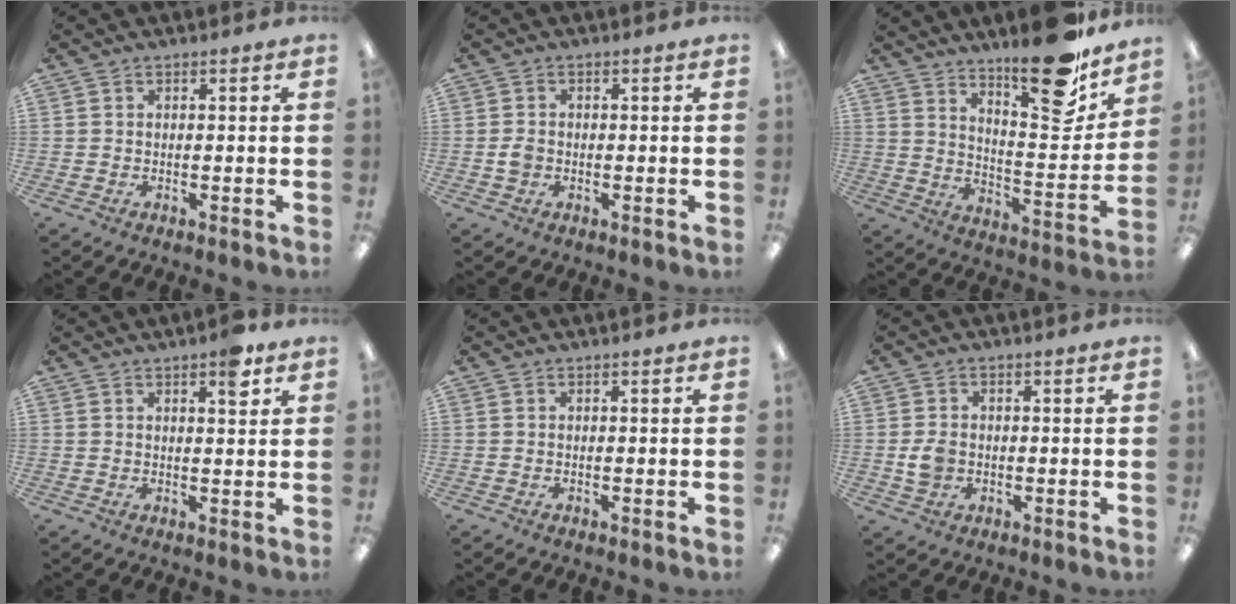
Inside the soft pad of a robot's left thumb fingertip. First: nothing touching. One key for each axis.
{"total": 2.2, "fx": -0.4, "fy": 1.7, "fz": 1.3, "tx": -0.024, "ty": 0.004, "tz": -0.008}
{"total": 19.3, "fx": 15.5, "fy": 5.4, "fz": 10.1, "tx": -0.130, "ty": -0.121, "tz": 0.253}
{"total": 5.0, "fx": 3.1, "fy": 1.5, "fz": 3.6, "tx": -0.039, "ty": -0.014, "tz": 0.046}
{"total": 0.0}
{"total": 3.9, "fx": -0.5, "fy": 3.1, "fz": 2.3, "tx": -0.040, "ty": 0.002, "tz": -0.011}